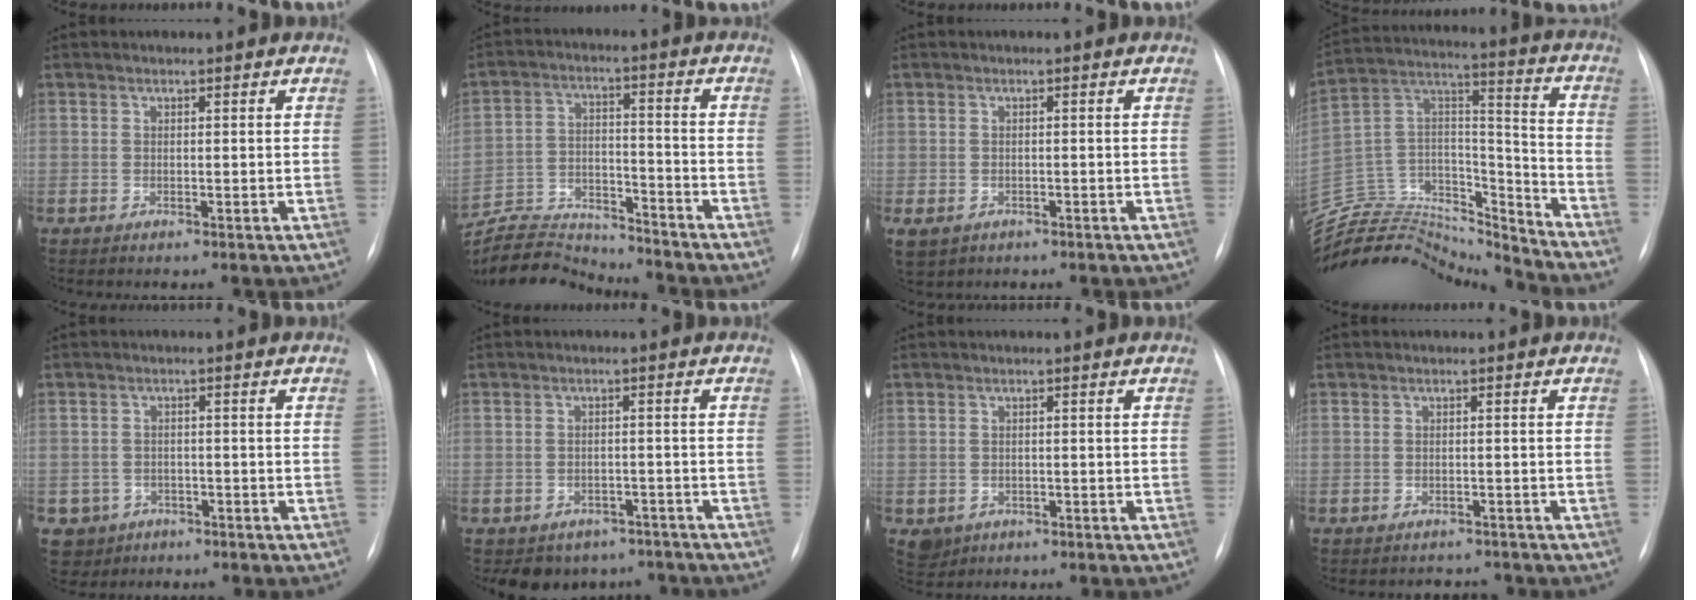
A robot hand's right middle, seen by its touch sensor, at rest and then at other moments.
{"total": 12.4, "force": [-12.3, 0.7, 0.8], "torque": [-0.019, 0.022, -0.209]}
{"total": 5.5, "force": [-3.0, 4.1, 2.2], "torque": [-0.054, -0.002, -0.036]}
{"total": 24.6, "force": [-23.6, 4.8, 5.0], "torque": [-0.123, 0.035, -0.388]}
{"total": 4.9, "force": [-2.6, 4.2, 0.0], "torque": [-0.003, 0.010, -0.036]}
{"total": 8.0, "force": [-6.4, 4.7, 0.7], "torque": [0.002, 0.017, -0.073]}
{"total": 2.6, "force": [-1.1, 2.3, 0.7], "torque": [-0.010, 0.002, -0.008]}
{"total": 2.4, "force": [-2.2, 0.8, -0.5], "torque": [0.008, 0.000, -0.029]}